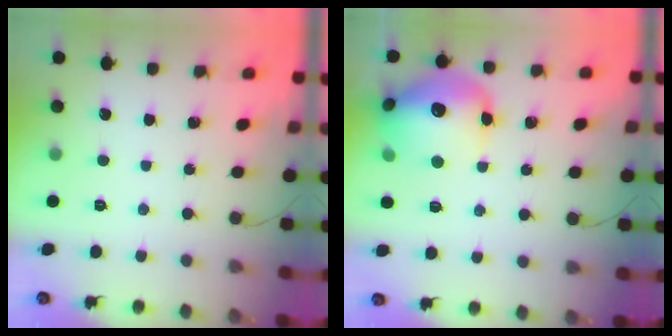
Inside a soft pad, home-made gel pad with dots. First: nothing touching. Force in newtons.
{"total": 18.0, "press": 17.9, "slide": 2.2}